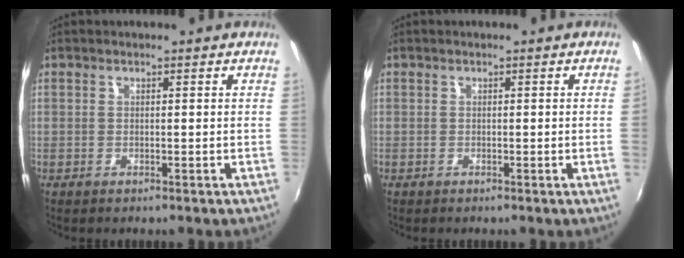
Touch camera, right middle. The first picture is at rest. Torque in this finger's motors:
{"motor_torque": [0.84, -0.74, -0.11, -0.21]}